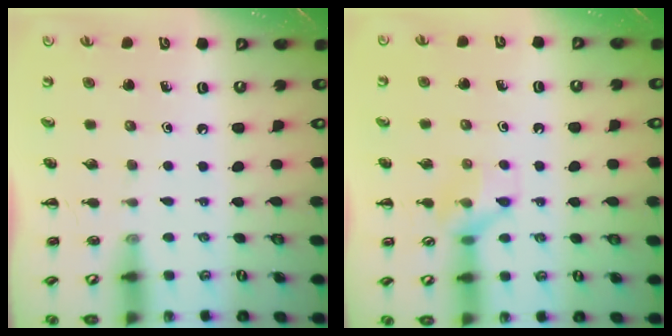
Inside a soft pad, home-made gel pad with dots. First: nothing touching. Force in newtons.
{"total": 9.3, "press": 9.2, "slide": 1.3}